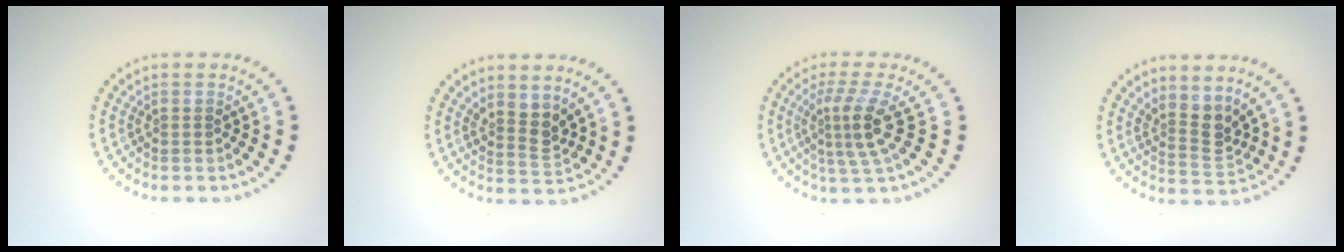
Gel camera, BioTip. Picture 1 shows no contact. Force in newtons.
{"total": 2.2, "press": 1.7, "slide": 1.3}
{"total": 3.7, "press": 2.7, "slide": 2.5}
{"total": 2.8, "press": 2.0, "slide": 2.0}